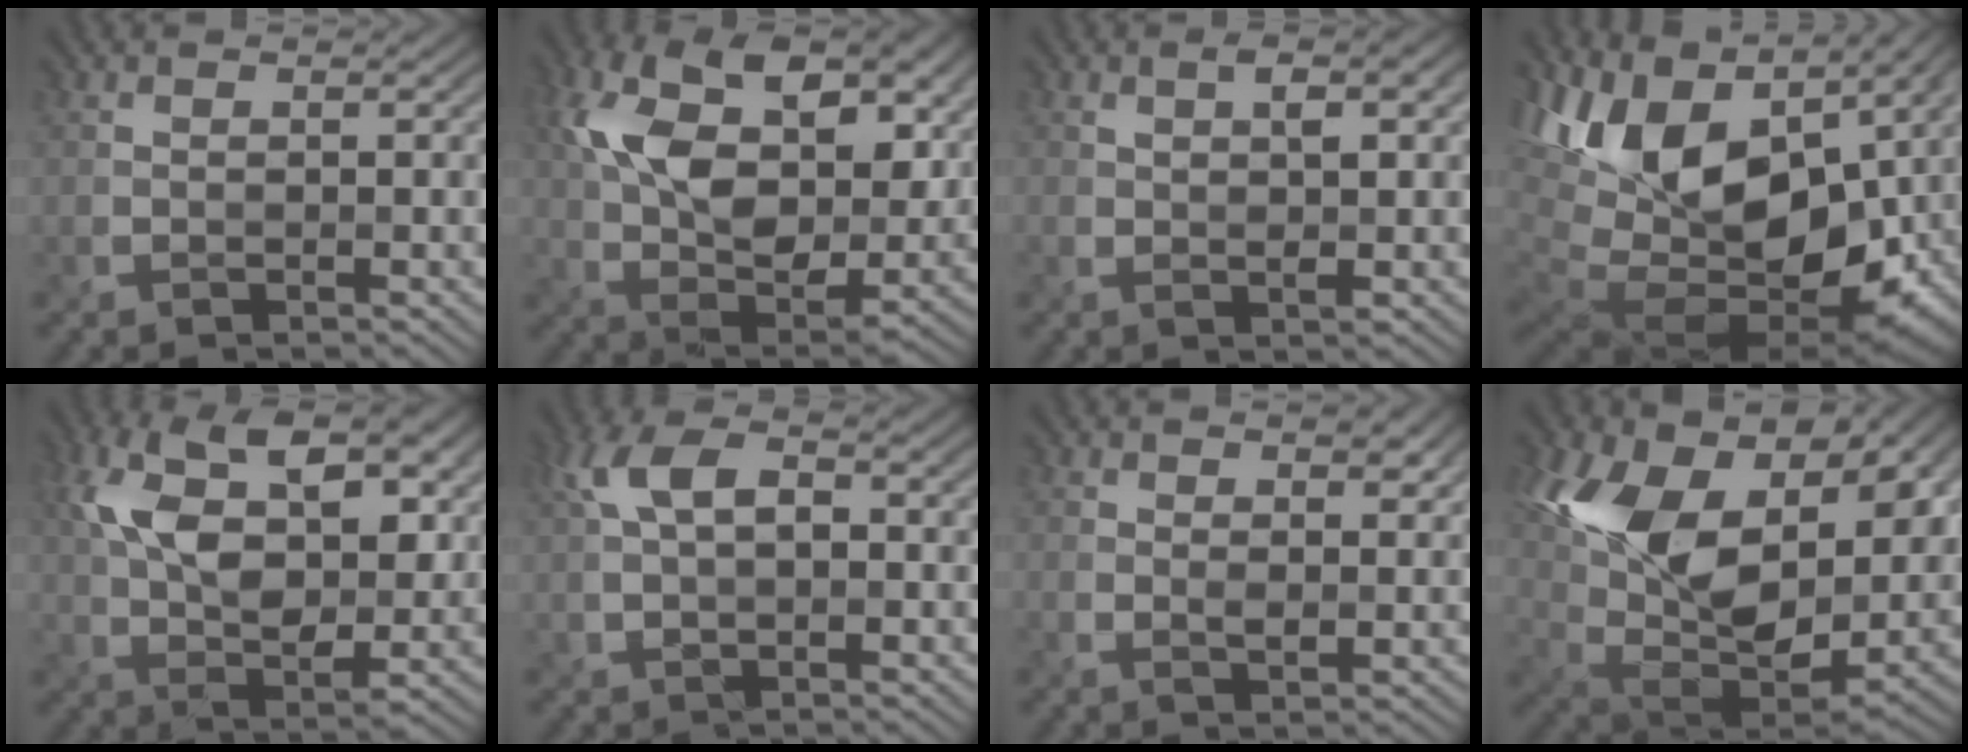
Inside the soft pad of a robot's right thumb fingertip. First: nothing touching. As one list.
[{"total": 14.2, "force": [3.8, 8.8, 10.4], "torque": [-0.200, 0.000, 0.070]}, {"total": 3.5, "force": [0.9, 1.3, 3.1], "torque": [-0.055, 0.001, 0.014]}, {"total": 19.7, "force": [1.1, 11.8, 15.8], "torque": [-0.263, -0.009, 0.036]}, {"total": 12.6, "force": [3.6, 7.5, 9.5], "torque": [-0.183, 0.004, 0.060]}, {"total": 6.3, "force": [1.2, 3.3, 5.2], "torque": [-0.106, 0.014, 0.015]}, {"total": 2.1, "force": [1.3, 0.8, 1.4], "torque": [-0.025, -0.005, 0.023]}, {"total": 16.6, "force": [5.1, 10.1, 12.2], "torque": [-0.216, -0.004, 0.094]}]